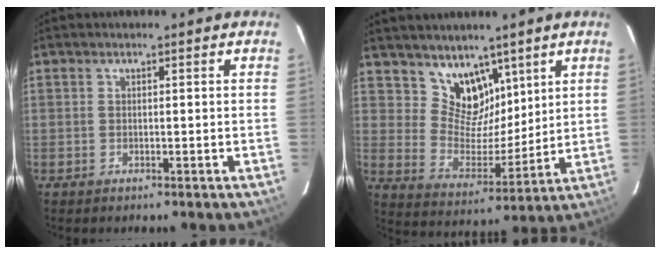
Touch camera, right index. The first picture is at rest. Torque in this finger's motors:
{"motor_torque": [-0.20, 0.31, 0.00, -0.01]}